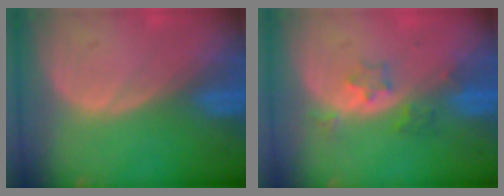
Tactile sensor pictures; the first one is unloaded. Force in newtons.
{"total": 3.5, "press": 3.2, "slide": 1.3}